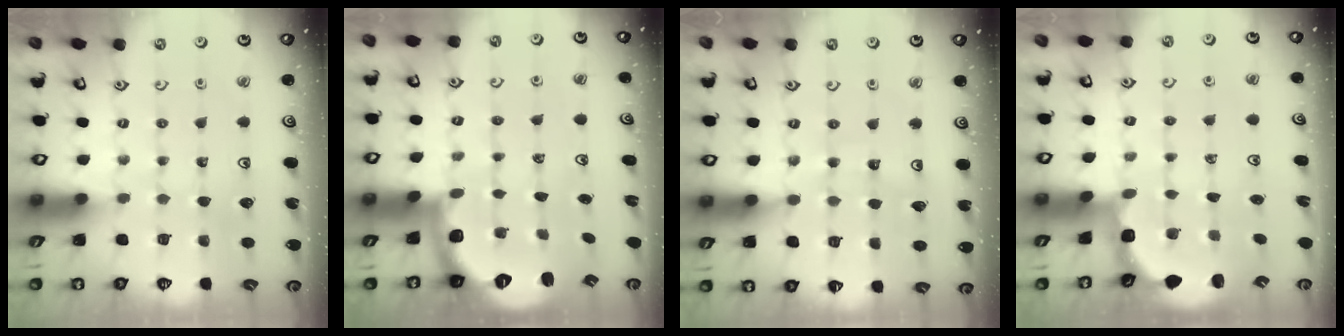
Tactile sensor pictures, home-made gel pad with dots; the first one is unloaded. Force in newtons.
{"total": 2.7, "press": 1.6, "slide": 2.1}
{"total": 8.0, "press": 7.9, "slide": 0.9}
{"total": 2.7, "press": 2.4, "slide": 1.4}